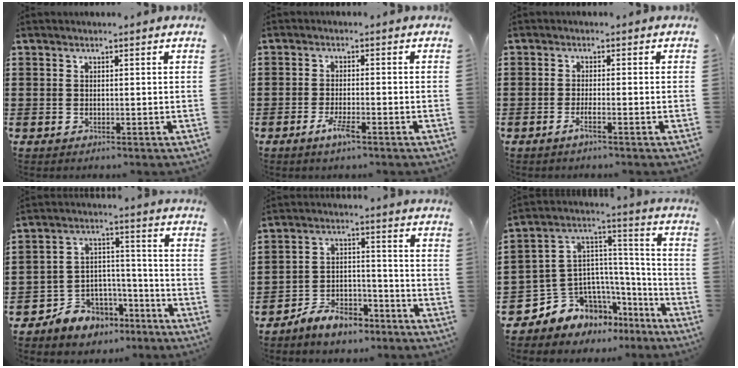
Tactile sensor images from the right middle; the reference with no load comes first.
{"total": 3.2, "force": [-1.8, 0.5, 2.6], "torque": [-0.056, -0.003, -0.037]}
{"total": 1.7, "force": [-1.0, -0.1, 1.3], "torque": [-0.021, -0.002, -0.019]}
{"total": 6.0, "force": [-4.9, 3.5, -0.2], "torque": [-0.011, 0.017, -0.099]}
{"total": 6.0, "force": [-5.5, 1.8, 1.5], "torque": [-0.029, 0.014, -0.109]}
{"total": 7.3, "force": [-4.8, 5.5, -0.2], "torque": [-0.034, -0.015, -0.090]}